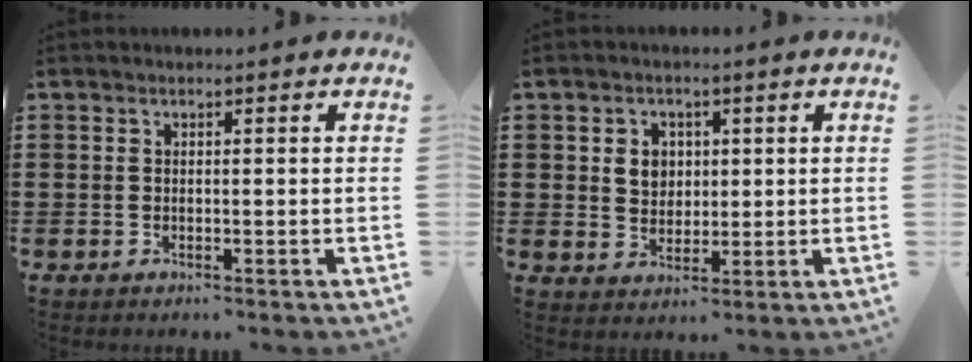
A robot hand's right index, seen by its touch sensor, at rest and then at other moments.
{"total": 3.9, "force": [0.9, 3.3, 1.7], "torque": [-0.038, 0.008, 0.012]}